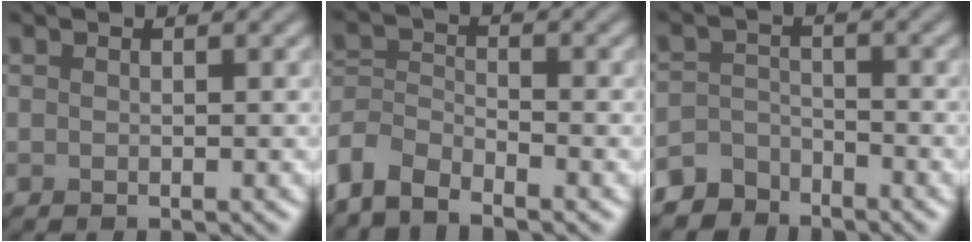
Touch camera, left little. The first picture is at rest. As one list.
[{"total": 3.9, "force": [-3.4, 1.4, 1.5], "torque": [-0.026, -0.004, -0.077]}, {"total": 4.0, "force": [-3.6, 1.7, 0.0], "torque": [0.012, -0.004, -0.070]}]